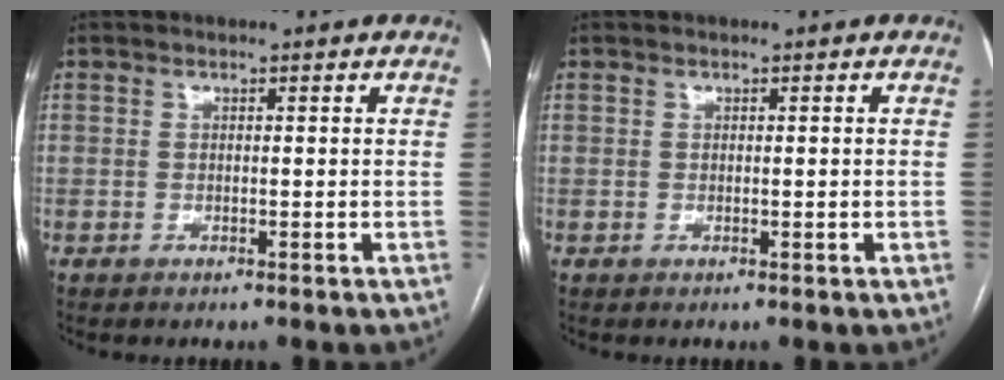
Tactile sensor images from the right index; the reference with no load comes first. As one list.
[{"total": 0.0}]